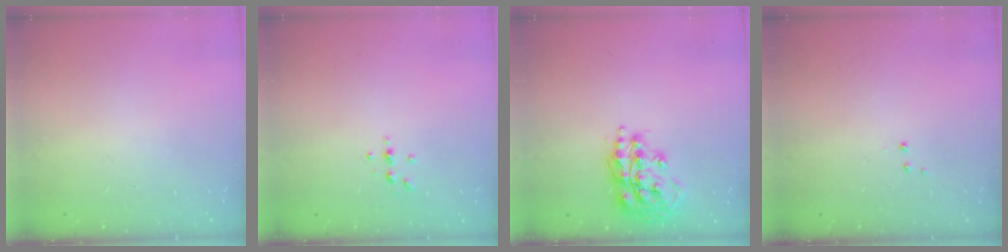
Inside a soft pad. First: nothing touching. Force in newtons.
{"total": 3.1, "press": 3.1, "slide": 0.5}
{"total": 16.2, "press": 16.2, "slide": 1.4}
{"total": 2.8, "press": 2.7, "slide": 0.5}